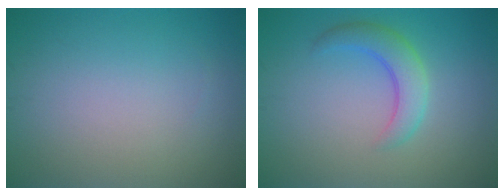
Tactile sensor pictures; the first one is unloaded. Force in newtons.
{"total": 3.3, "press": 3.3, "slide": 0.2}